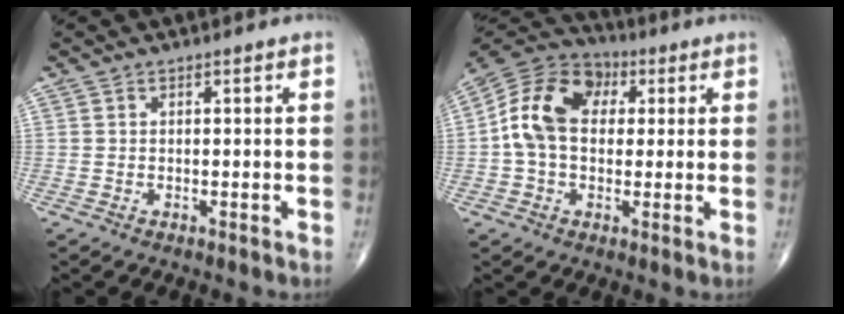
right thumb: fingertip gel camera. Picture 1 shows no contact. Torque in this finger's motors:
{"motor_torque": [0.19, 0.28, 0.21, -0.05, 0.12]}